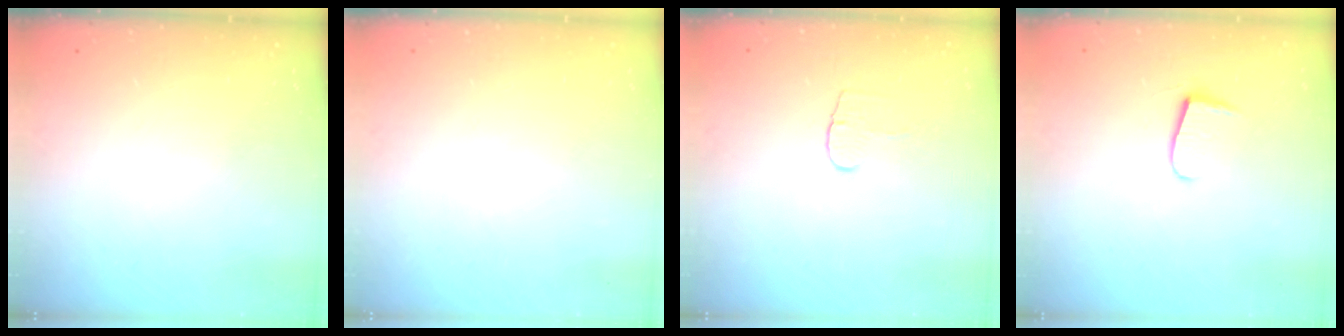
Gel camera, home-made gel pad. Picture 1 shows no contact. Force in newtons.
{"total": 0.0}
{"total": 4.8, "press": 4.8, "slide": 0.4}
{"total": 6.5, "press": 6.5, "slide": 0.8}